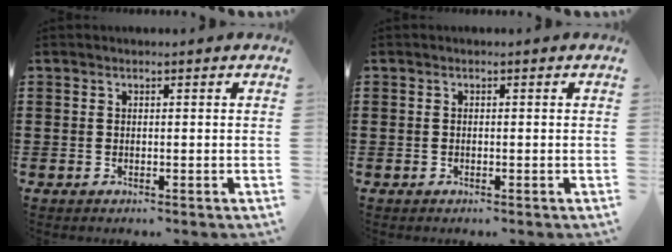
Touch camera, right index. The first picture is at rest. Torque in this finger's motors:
{"motor_torque": [-0.19, 0.10, -0.02, -0.01]}